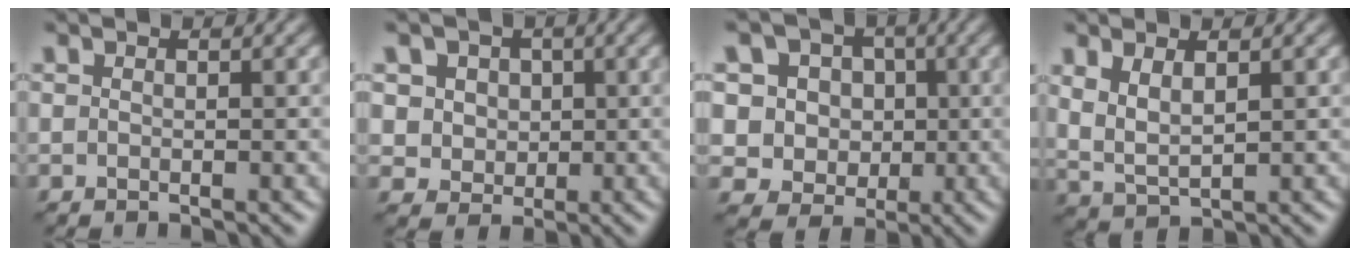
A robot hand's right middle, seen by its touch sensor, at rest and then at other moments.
{"total": 5.1, "force": [1.9, 4.2, 2.0], "torque": [-0.037, 0.009, 0.027]}
{"total": 8.0, "force": [2.5, 6.9, 3.1], "torque": [-0.062, 0.014, 0.026]}
{"total": 2.8, "force": [1.2, 1.2, 2.2], "torque": [-0.053, -0.007, 0.030]}